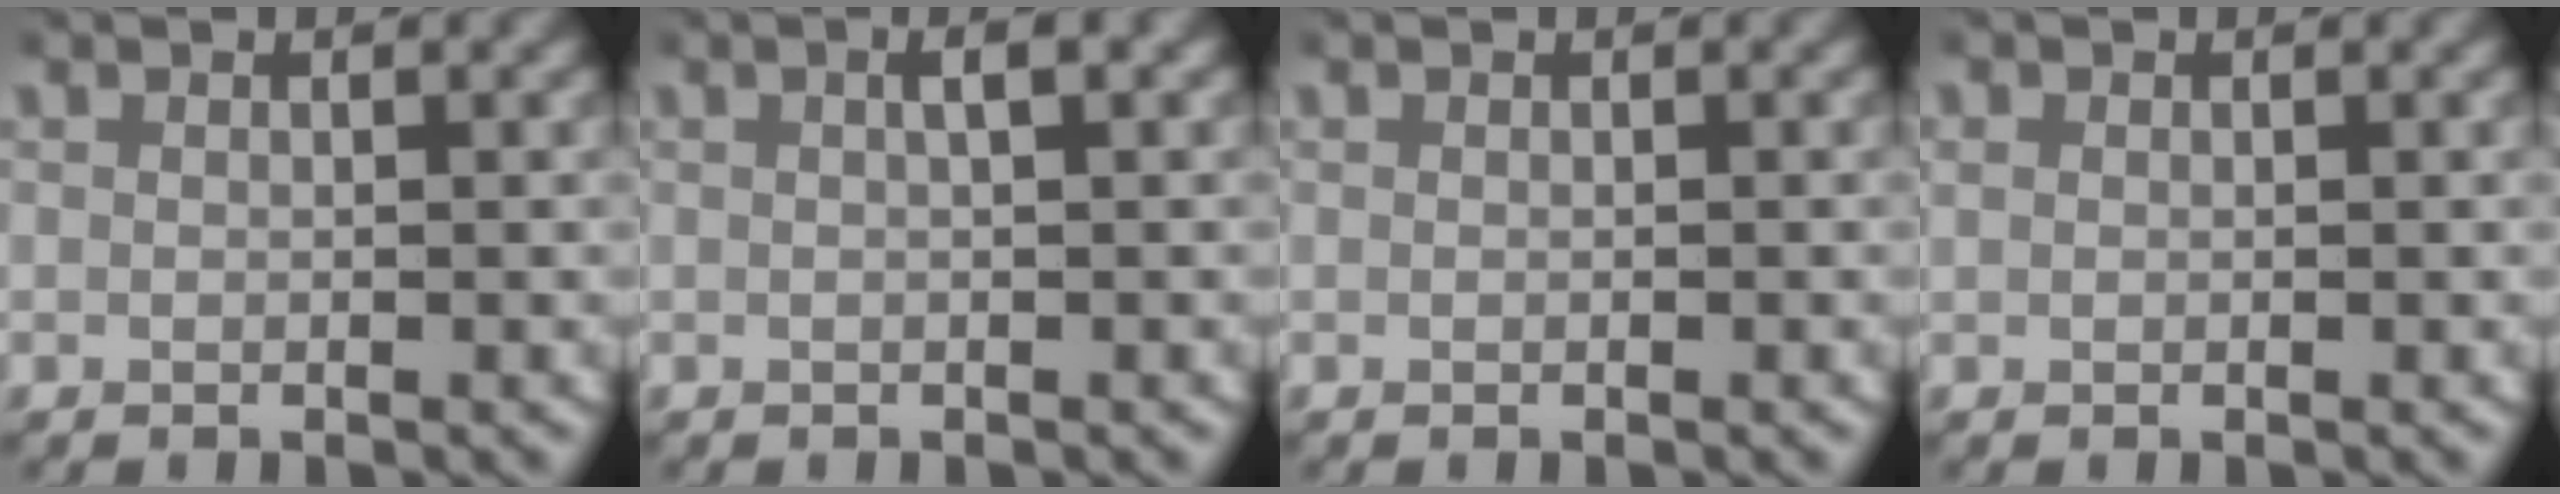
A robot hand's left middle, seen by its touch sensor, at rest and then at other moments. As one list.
[{"total": 1.4, "force": [0.4, 0.1, 1.4], "torque": [-0.019, 0.012, 0.004]}, {"total": 0.0}, {"total": 0.8, "force": [0.2, 0.8, 0.3], "torque": [-0.011, 0.001, 0.003]}]